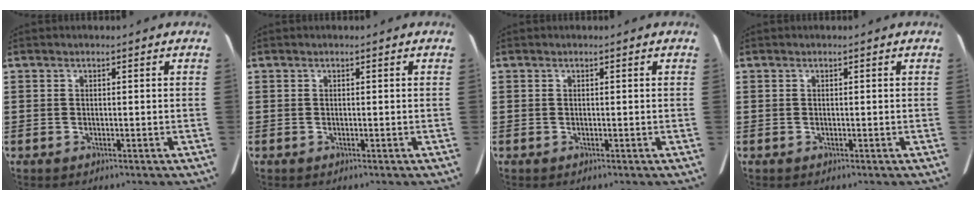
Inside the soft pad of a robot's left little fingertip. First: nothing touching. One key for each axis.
{"total": 0.0}
{"total": 0.0}
{"total": 0.0}